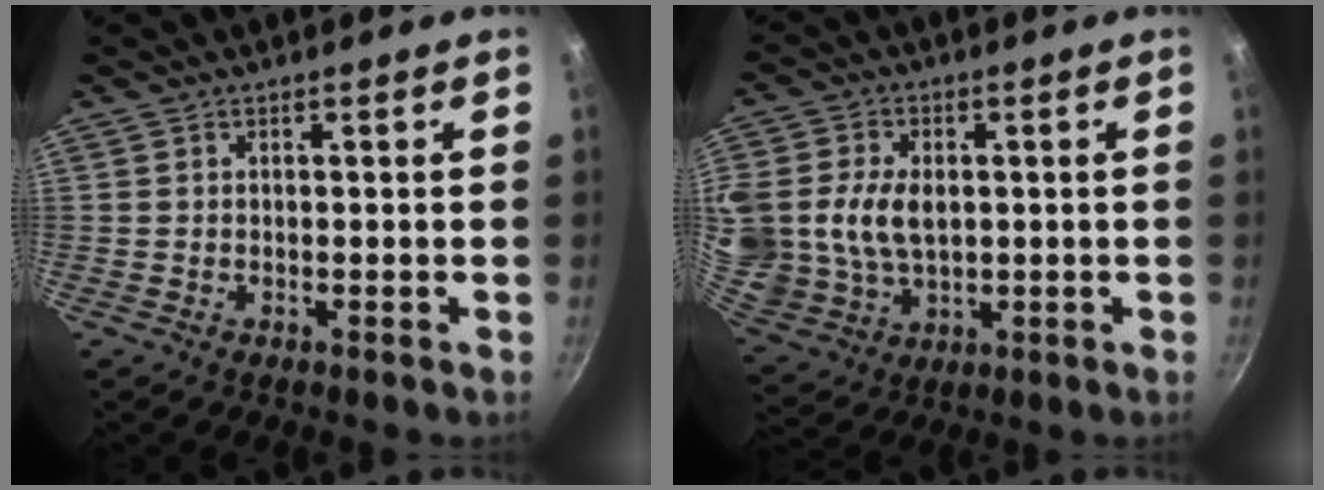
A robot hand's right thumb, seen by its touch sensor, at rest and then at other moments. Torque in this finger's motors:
{"motor_torque": [1.04, 1.05, 0.48, -0.40, 0.20]}